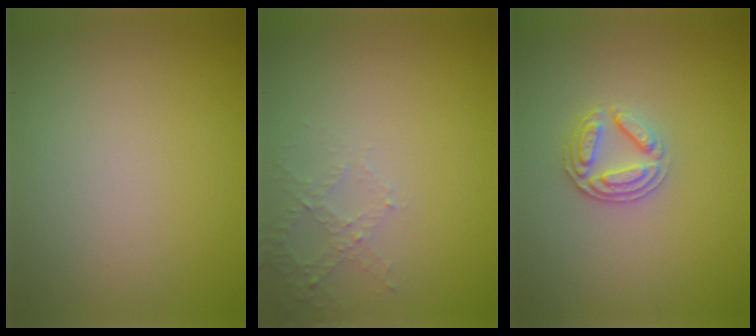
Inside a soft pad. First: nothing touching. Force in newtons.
{"total": 1.8, "press": 1.7, "slide": 0.5}
{"total": 2.7, "press": 2.5, "slide": 0.8}